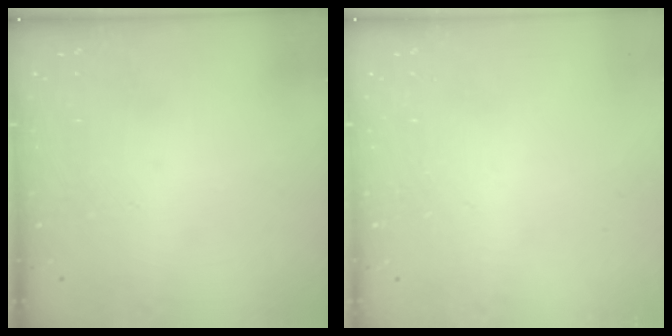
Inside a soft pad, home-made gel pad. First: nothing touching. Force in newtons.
{"total": 0.0}